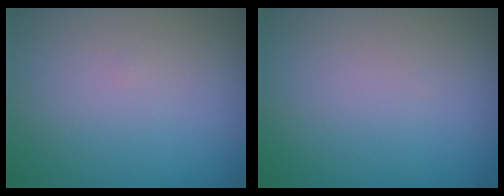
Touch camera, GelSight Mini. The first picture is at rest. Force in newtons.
{"total": 0.0}